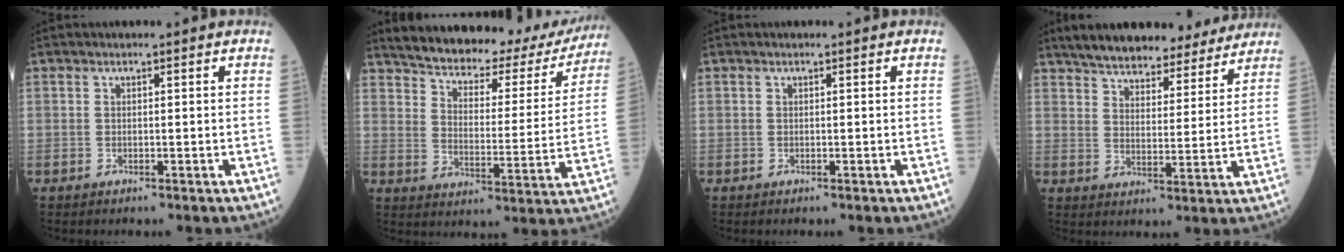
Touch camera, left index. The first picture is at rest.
{"total": 23.6, "force": [20.7, 7.4, 8.5], "torque": [-0.126, -0.008, 0.263]}
{"total": 0.0}
{"total": 19.2, "force": [17.0, 5.3, 7.2], "torque": [-0.107, 0.014, 0.236]}